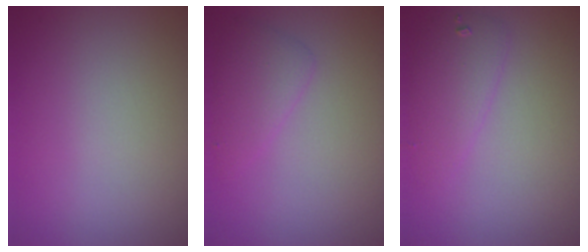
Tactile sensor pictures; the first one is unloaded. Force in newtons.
{"total": 2.1, "press": 2.1, "slide": 0.1}
{"total": 2.4, "press": 2.4, "slide": 0.1}